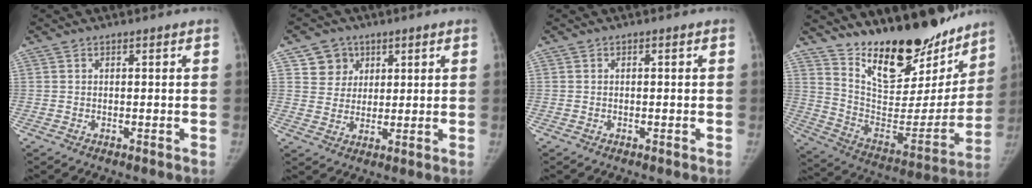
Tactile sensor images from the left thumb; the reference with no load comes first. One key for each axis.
{"total": 6.0, "fx": 2.7, "fy": 5.3, "fz": 0.3, "tx": 0.030, "ty": -0.013, "tz": 0.048}
{"total": 0.0}
{"total": 26.3, "fx": 20.5, "fy": 10.3, "fz": 12.9, "tx": -0.159, "ty": -0.120, "tz": 0.325}